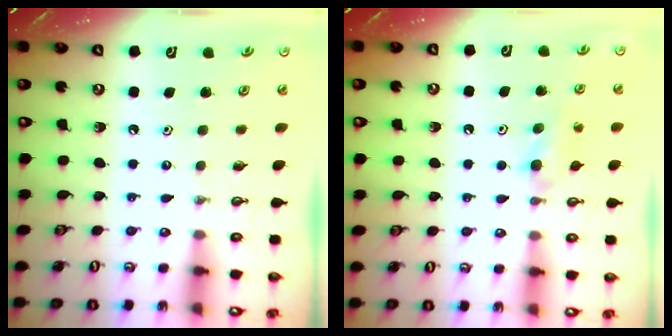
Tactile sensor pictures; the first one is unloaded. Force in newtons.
{"total": 6.8, "press": 6.7, "slide": 1.4}